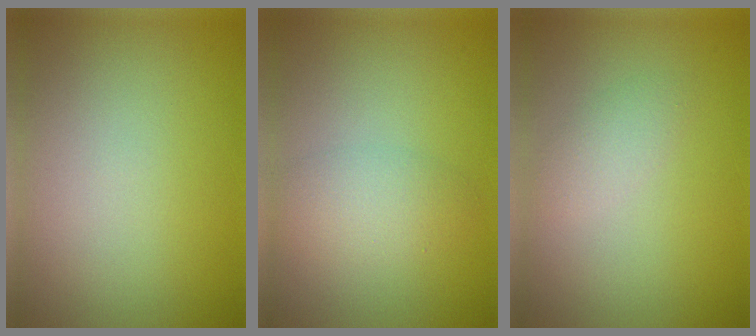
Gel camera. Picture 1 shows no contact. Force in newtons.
{"total": 3.0, "press": 3.0, "slide": 0.1}
{"total": 1.5, "press": 1.5, "slide": 0.1}